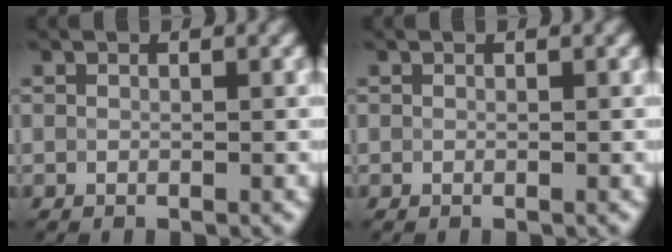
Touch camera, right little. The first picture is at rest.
{"total": 0.0}